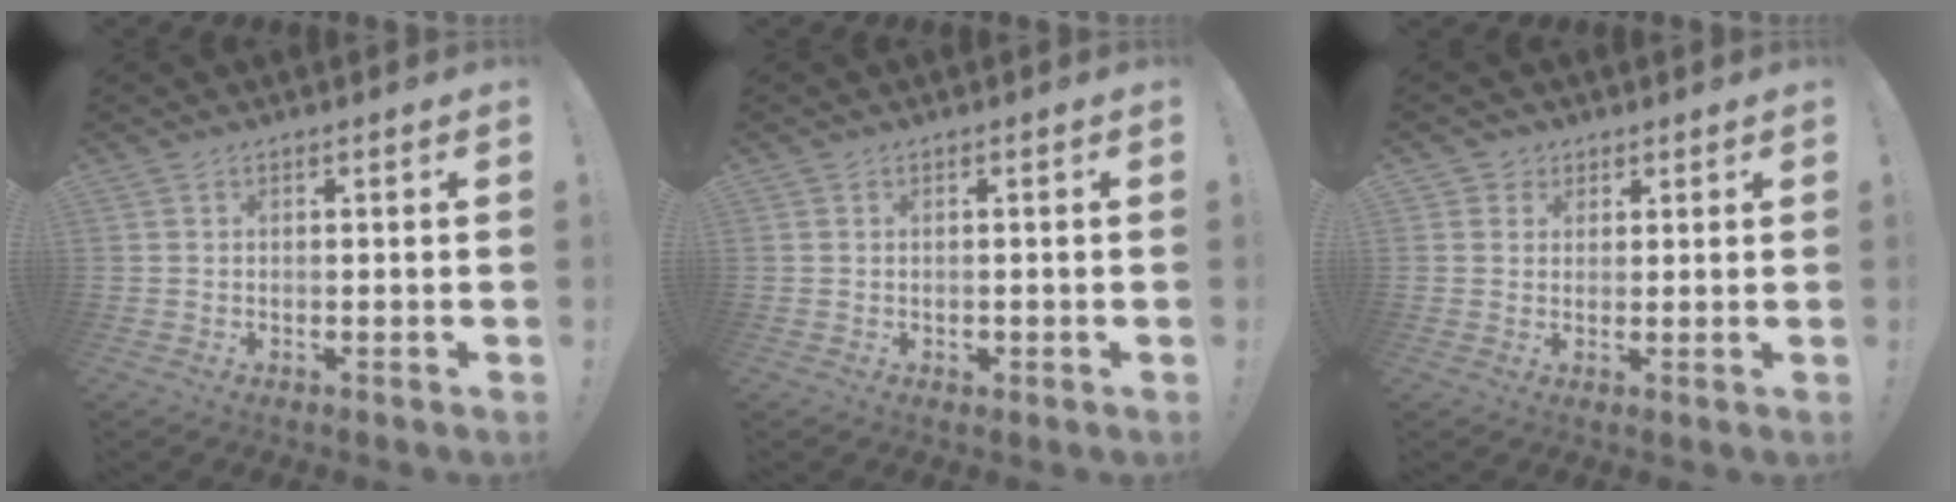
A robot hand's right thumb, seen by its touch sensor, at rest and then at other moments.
{"total": 0.9, "force": [-0.2, 0.9, 0.1], "torque": [-0.001, 0.002, -0.004]}
{"total": 3.2, "force": [1.5, 2.8, 0.4], "torque": [-0.008, -0.002, 0.028]}